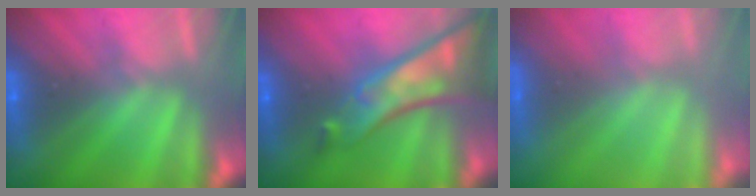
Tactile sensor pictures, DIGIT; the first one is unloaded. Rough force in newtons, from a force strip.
{"total": 6.9}
{"total": 7.7}